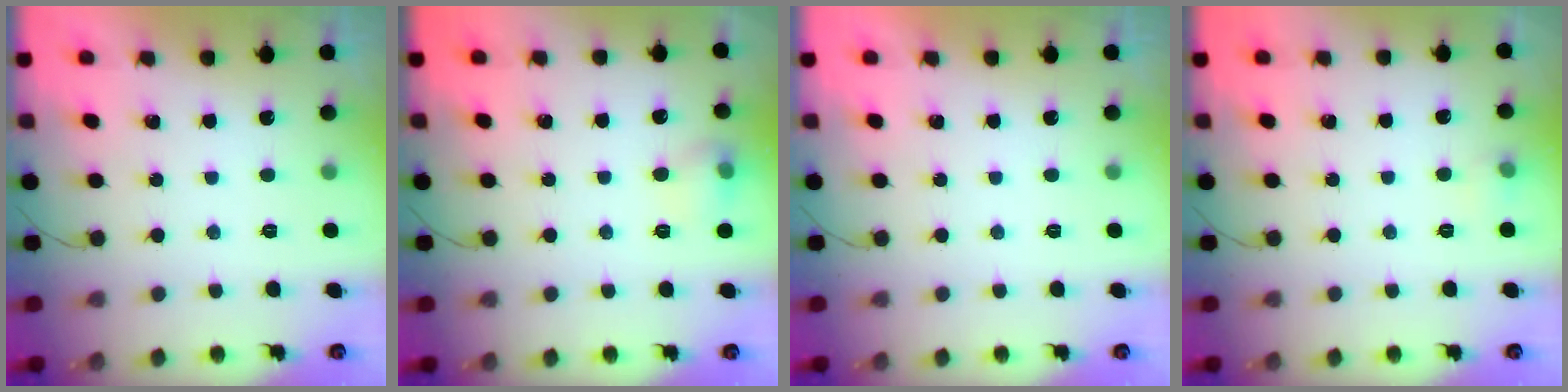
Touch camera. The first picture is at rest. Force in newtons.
{"total": 7.2, "press": 7.1, "slide": 1.4}
{"total": 0.0}
{"total": 5.0, "press": 3.7, "slide": 3.3}